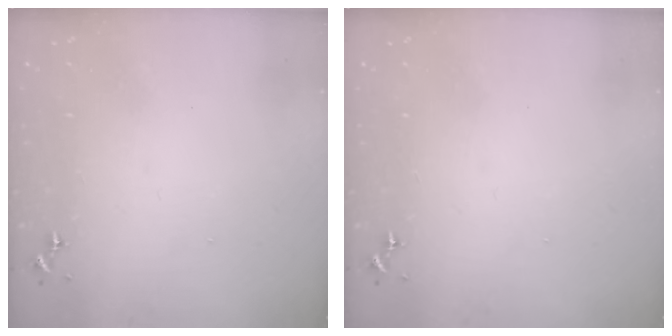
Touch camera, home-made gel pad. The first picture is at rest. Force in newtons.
{"total": 0.0}